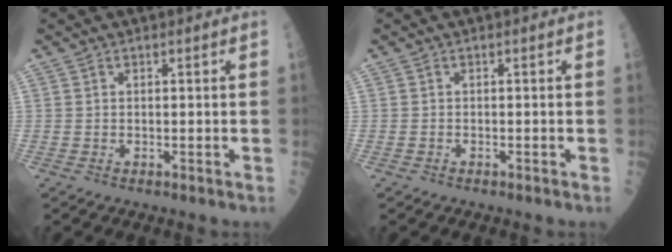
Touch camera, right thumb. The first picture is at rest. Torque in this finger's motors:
{"motor_torque": [0.04, -0.14, -0.03, -0.08, 0.05]}